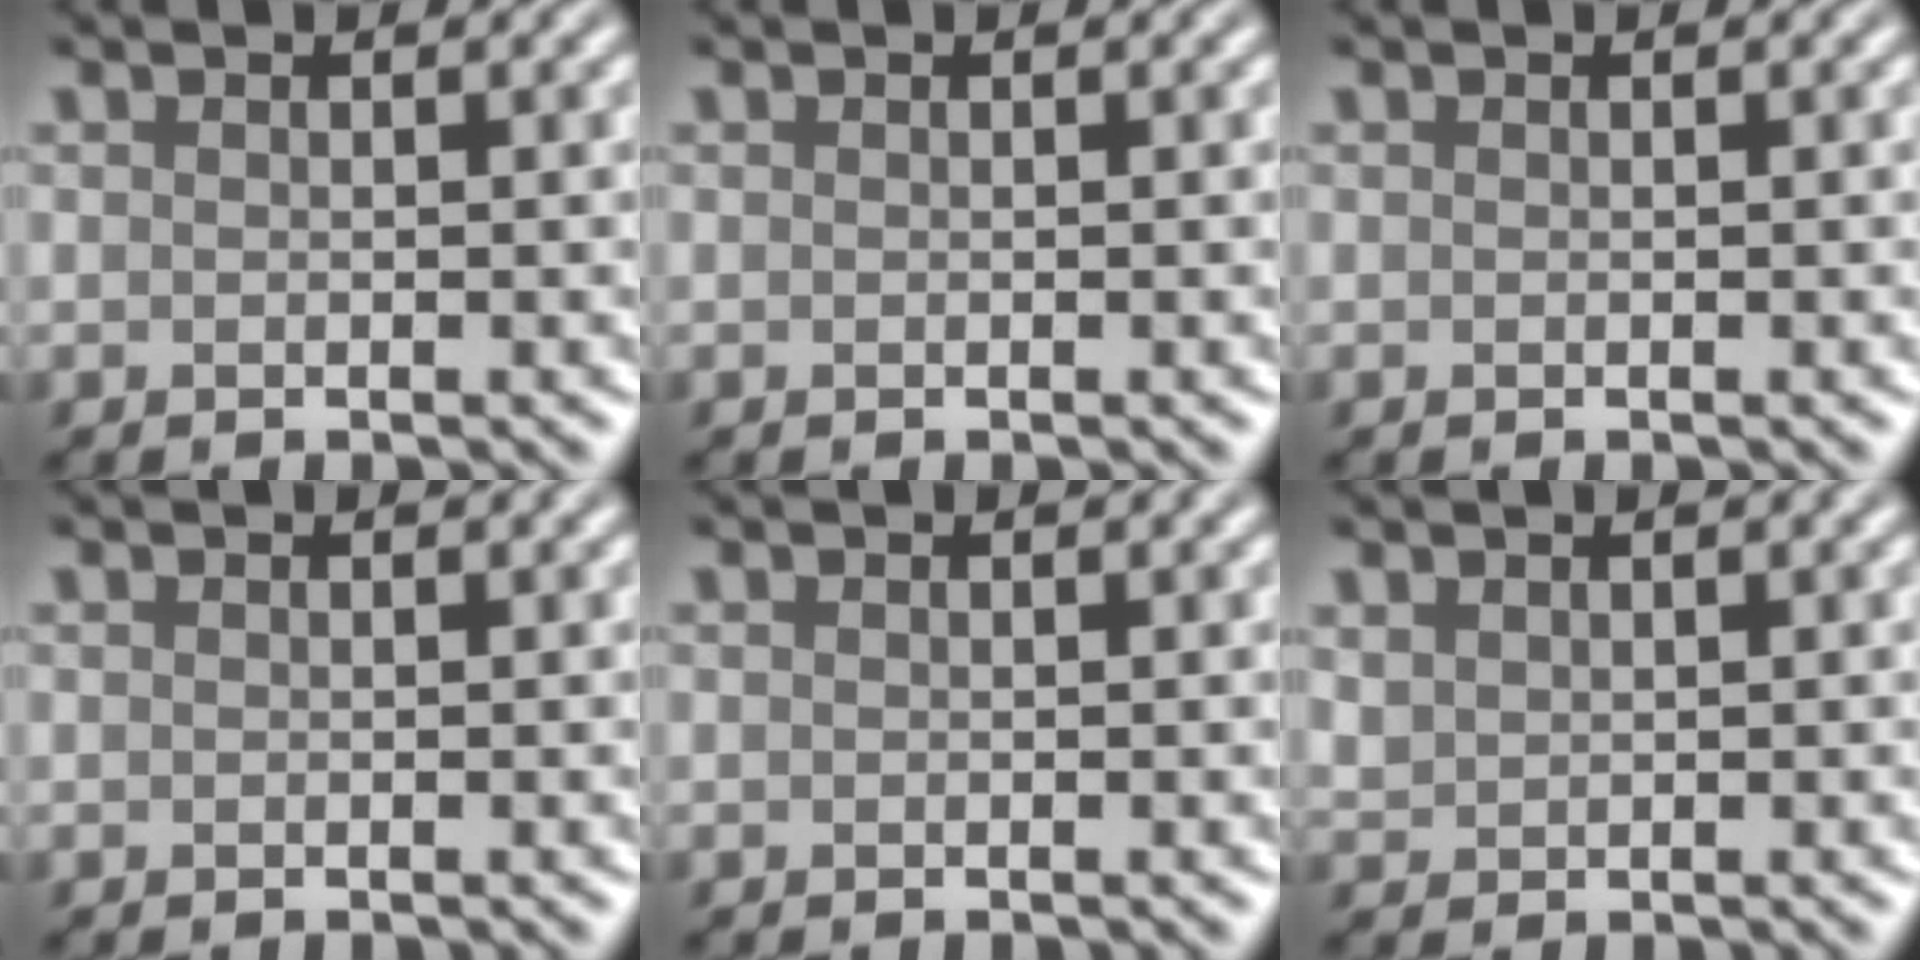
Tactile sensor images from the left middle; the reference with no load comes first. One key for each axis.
{"total": 0.0}
{"total": 0.0}
{"total": 0.0}
{"total": 0.0}
{"total": 1.0, "fx": 0.7, "fy": 0.7, "fz": 0.2, "tx": -0.010, "ty": 0.000, "tz": 0.020}